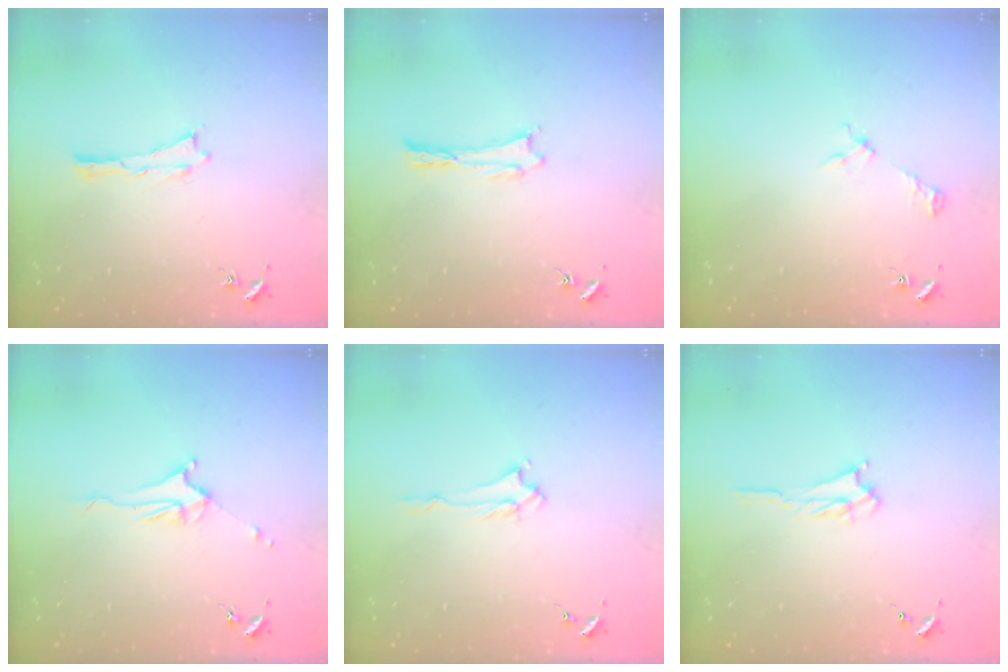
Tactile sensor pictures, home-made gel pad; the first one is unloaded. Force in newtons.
{"total": 0.0}
{"total": 2.2, "press": 2.2, "slide": 0.3}
{"total": 3.7, "press": 3.7, "slide": 0.5}
{"total": 1.4, "press": 1.4, "slide": 0.3}
{"total": 2.5, "press": 2.5, "slide": 0.3}